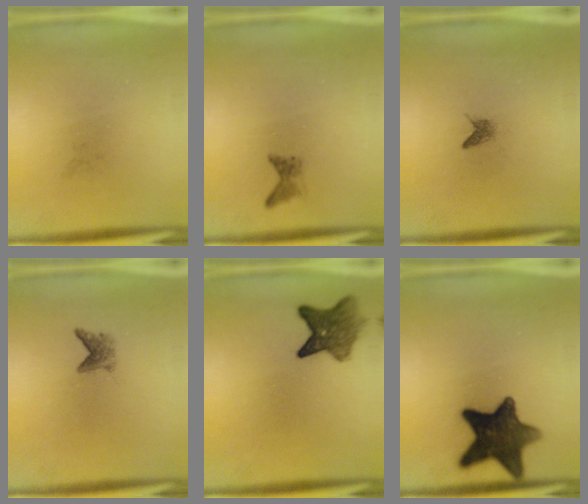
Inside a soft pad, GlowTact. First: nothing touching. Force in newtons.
{"total": 1.2}
{"total": 1.0}
{"total": 2.1}
{"total": 6.3}
{"total": 13.3}